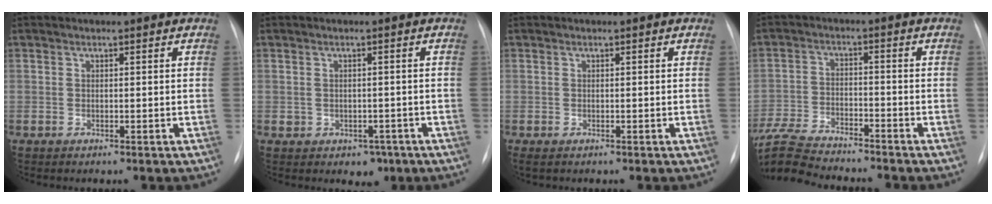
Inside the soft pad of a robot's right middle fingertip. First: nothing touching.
{"total": 3.2, "force": [-1.4, 2.6, 1.2], "torque": [-0.010, 0.010, -0.008]}
{"total": 1.0, "force": [-0.7, 0.4, 0.6], "torque": [-0.005, -0.003, -0.006]}
{"total": 13.1, "force": [-12.1, 1.7, 4.7], "torque": [-0.102, -0.005, -0.214]}